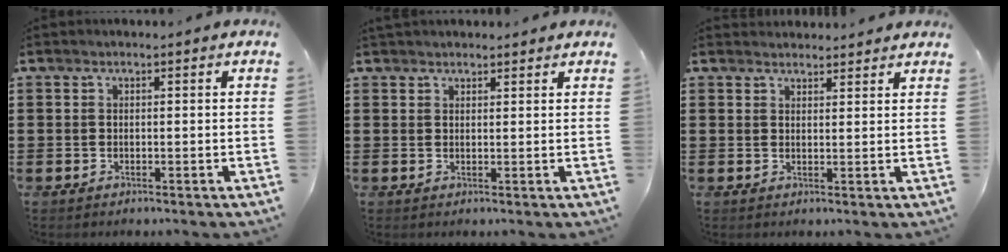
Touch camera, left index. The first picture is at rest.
{"total": 1.6, "force": [1.5, 0.4, 0.1], "torque": [-0.006, 0.002, 0.031]}
{"total": 2.1, "force": [2.1, 0.2, -0.1], "torque": [-0.003, 0.000, 0.041]}